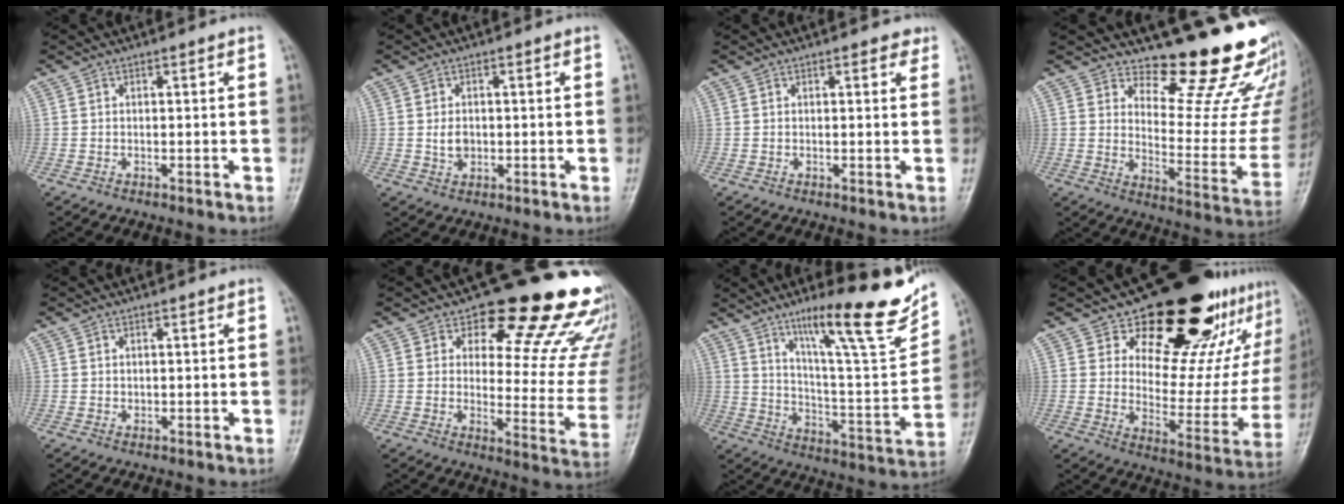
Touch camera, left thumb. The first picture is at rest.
{"total": 2.8, "force": [0.0, 2.1, 1.9], "torque": [-0.025, -0.001, 0.002]}
{"total": 1.8, "force": [1.1, 0.9, 1.0], "torque": [0.000, -0.003, 0.010]}
{"total": 18.9, "force": [16.6, 5.1, 7.6], "torque": [-0.046, -0.176, 0.208]}
{"total": 0.6, "force": [0.3, 0.5, 0.3], "torque": [0.001, -0.001, 0.004]}
{"total": 21.6, "force": [15.9, 8.5, 11.8], "torque": [-0.091, -0.107, 0.190]}
{"total": 22.7, "force": [14.3, 4.1, 17.2], "torque": [-0.231, -0.062, 0.229]}
{"total": 25.4, "force": [16.6, 11.7, 15.2], "torque": [-0.156, -0.093, 0.235]}